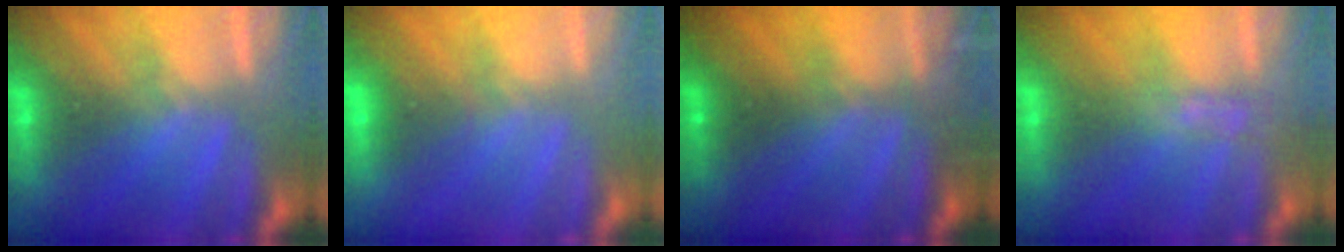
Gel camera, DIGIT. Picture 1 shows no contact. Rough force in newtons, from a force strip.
{"total": 1.8}
{"total": 3.4}
{"total": 2.7}